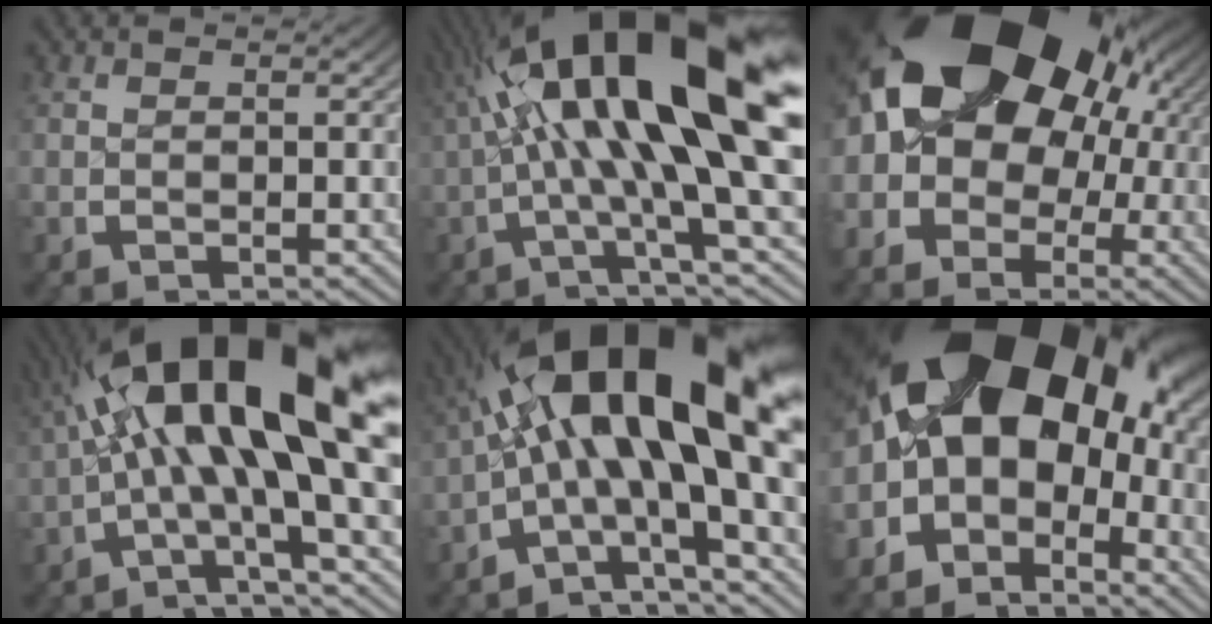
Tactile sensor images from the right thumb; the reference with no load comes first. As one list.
[{"total": 19.6, "force": [2.6, 8.9, 17.2], "torque": [-0.282, -0.003, 0.042]}, {"total": 20.9, "force": [3.5, 15.3, 13.8], "torque": [-0.267, 0.007, 0.040]}, {"total": 17.9, "force": [2.0, 8.7, 15.5], "torque": [-0.250, 0.002, 0.031]}, {"total": 19.8, "force": [1.1, 10.5, 16.8], "torque": [-0.289, -0.015, 0.022]}, {"total": 24.1, "force": [3.3, 16.1, 17.7], "torque": [-0.323, -0.007, 0.038]}]